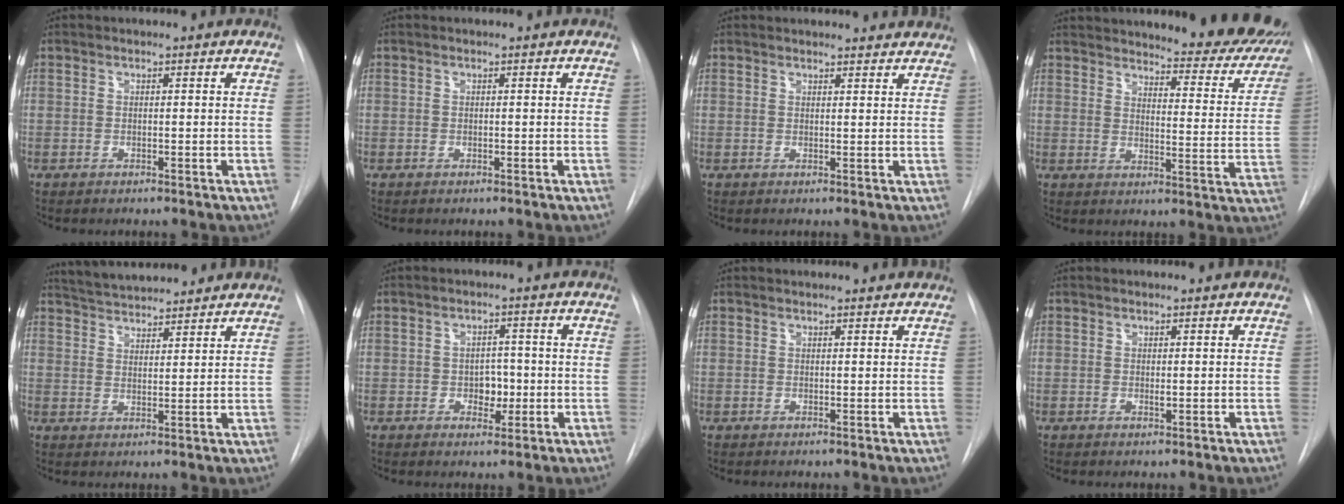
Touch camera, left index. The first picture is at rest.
{"total": 0.0}
{"total": 8.3, "force": [8.0, 1.3, 1.6], "torque": [-0.009, 0.016, 0.080]}
{"total": 26.2, "force": [23.4, 5.8, 10.1], "torque": [-0.133, -0.062, 0.272]}
{"total": 10.2, "force": [9.6, 1.5, 3.1], "torque": [-0.055, 0.023, 0.152]}
{"total": 3.2, "force": [-0.5, 2.3, 2.2], "torque": [-0.022, 0.004, -0.004]}
{"total": 3.3, "force": [3.3, 0.2, 0.6], "torque": [-0.011, 0.012, 0.035]}
{"total": 0.6, "force": [0.3, 0.1, 0.5], "torque": [-0.010, -0.003, 0.006]}